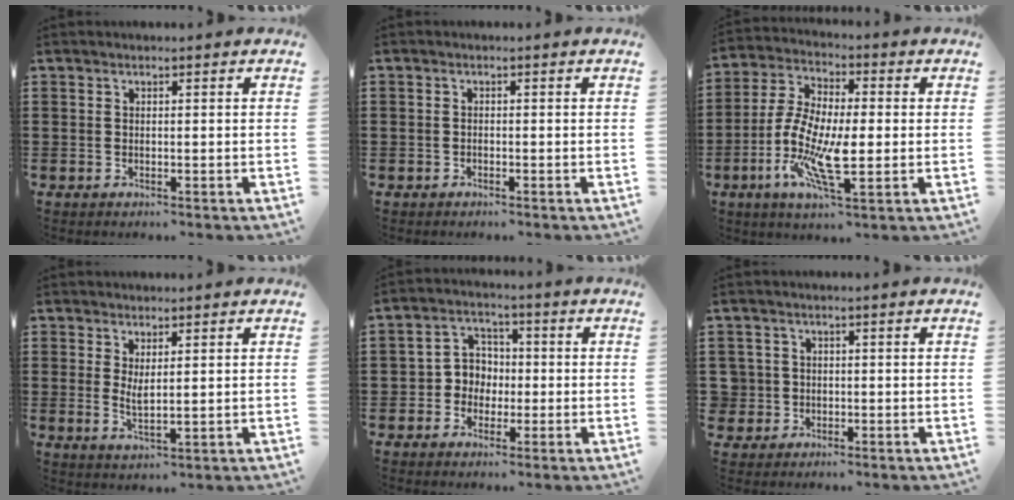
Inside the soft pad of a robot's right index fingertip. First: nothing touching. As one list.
[{"total": 0.7, "force": [-0.5, 0.4, 0.1], "torque": [-0.002, 0.000, -0.012]}, {"total": 11.4, "force": [-3.0, 4.4, 10.1], "torque": [-0.223, -0.007, -0.059]}, {"total": 2.6, "force": [1.2, 0.6, 2.2], "torque": [-0.046, 0.001, 0.021]}, {"total": 4.3, "force": [-1.0, 4.0, 1.2], "torque": [-0.039, 0.013, -0.023]}, {"total": 2.4, "force": [-0.3, 2.3, 0.2], "torque": [-0.017, 0.006, -0.009]}]